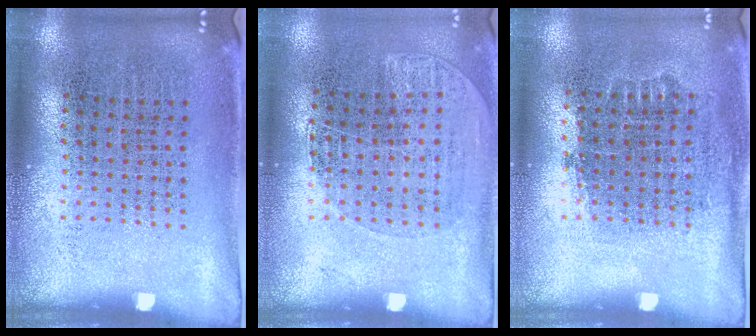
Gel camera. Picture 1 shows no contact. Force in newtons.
{"total": 1.1, "press": 1.0, "slide": 0.5}
{"total": 0.7, "press": 0.6, "slide": 0.3}